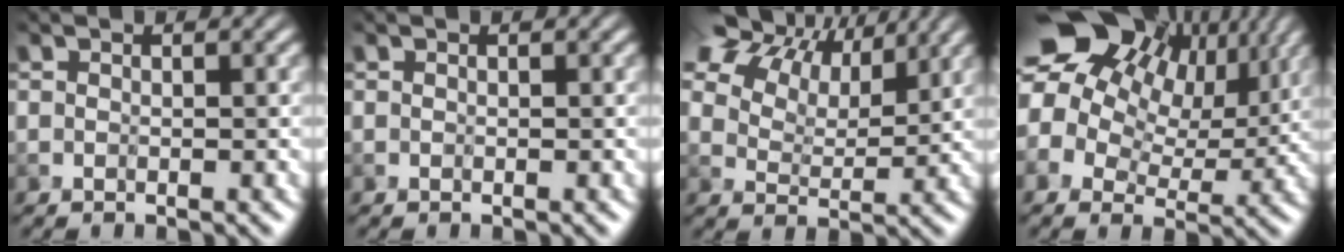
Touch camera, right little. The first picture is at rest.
{"total": 0.0}
{"total": 13.5, "force": [9.0, 7.4, 6.9], "torque": [-0.145, 0.024, 0.163]}
{"total": 16.4, "force": [7.4, 11.3, 9.3], "torque": [-0.202, 0.047, 0.124]}